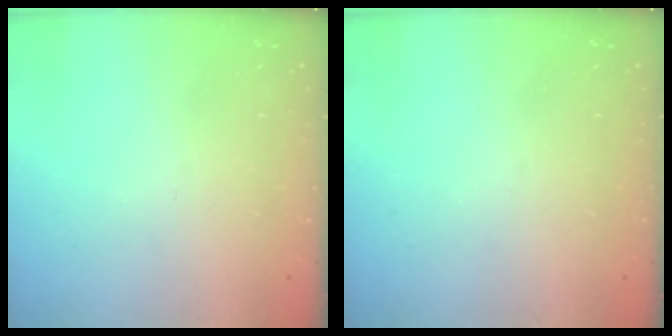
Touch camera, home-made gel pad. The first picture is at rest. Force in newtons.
{"total": 0.0}